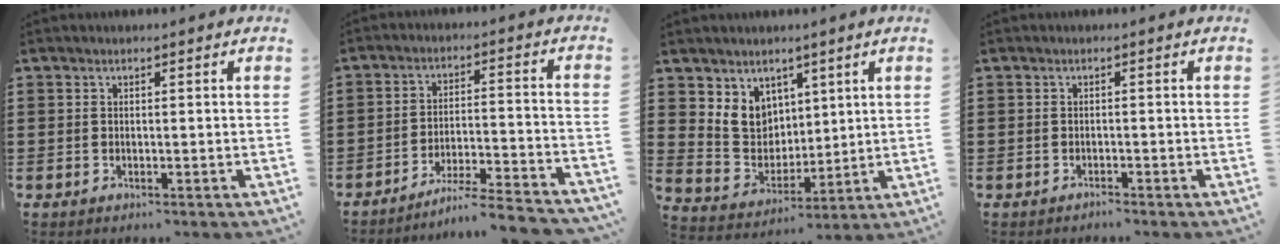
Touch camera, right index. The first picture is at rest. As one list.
[{"total": 6.0, "force": [-5.5, -0.4, 2.3], "torque": [-0.045, -0.012, -0.110]}, {"total": 7.1, "force": [3.6, 5.9, 1.7], "torque": [-0.058, -0.007, 0.071]}, {"total": 0.8, "force": [-0.8, 0.1, -0.1], "torque": [-0.002, 0.002, -0.018]}]